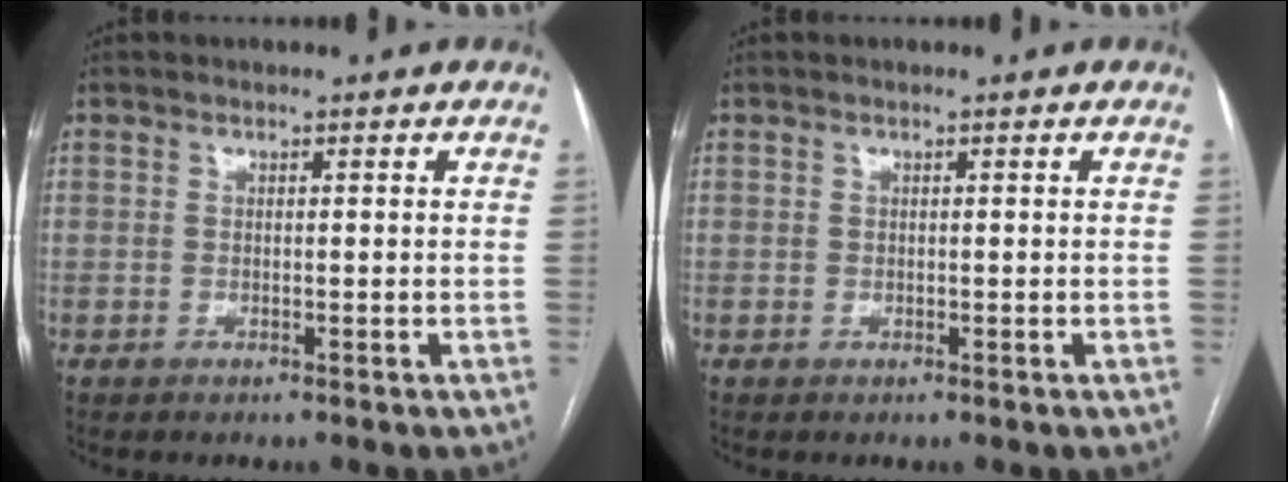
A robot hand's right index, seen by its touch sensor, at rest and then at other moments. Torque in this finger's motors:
{"motor_torque": [-0.33, -0.14, -0.11, -0.01]}